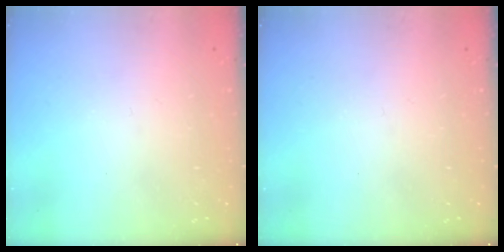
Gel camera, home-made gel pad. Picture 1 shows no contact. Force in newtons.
{"total": 0.0}